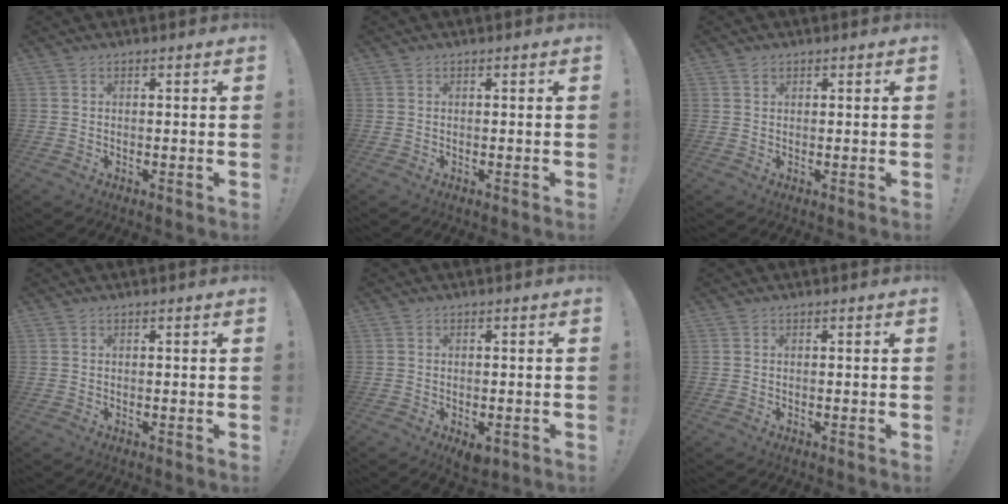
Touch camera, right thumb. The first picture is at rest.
{"total": 0.0}
{"total": 0.8, "force": [0.7, 0.5, 0.2], "torque": [0.001, -0.002, 0.012]}
{"total": 0.0}
{"total": 3.3, "force": [-1.5, 1.7, 2.5], "torque": [-0.046, 0.009, -0.020]}
{"total": 0.0}